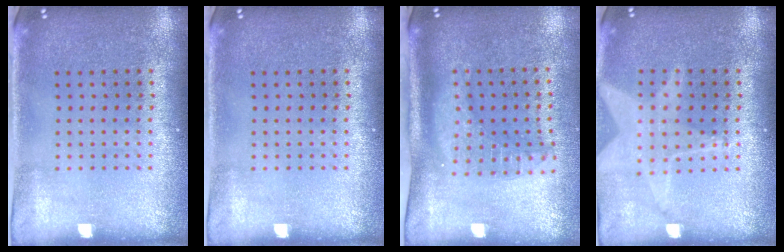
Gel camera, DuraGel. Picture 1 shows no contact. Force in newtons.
{"total": 0.0}
{"total": 1.9, "press": 1.5, "slide": 1.2}
{"total": 1.3, "press": 1.3, "slide": 0.1}